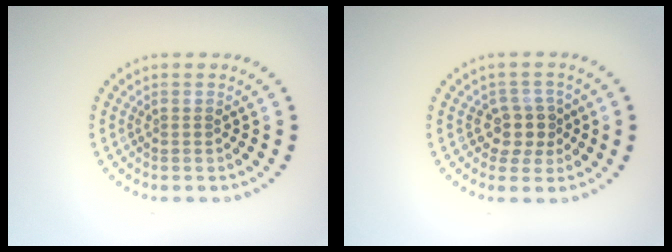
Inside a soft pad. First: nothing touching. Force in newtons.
{"total": 2.6, "press": 2.2, "slide": 1.4}